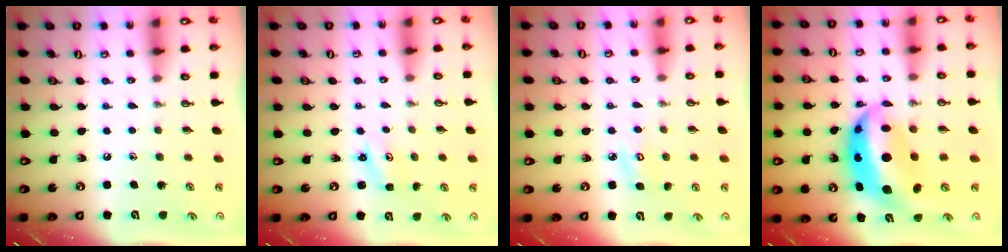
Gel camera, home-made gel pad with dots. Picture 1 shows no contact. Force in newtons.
{"total": 1.9, "press": 1.9, "slide": 0.3}
{"total": 4.8, "press": 4.8, "slide": 0.4}
{"total": 15.1, "press": 15.0, "slide": 1.2}